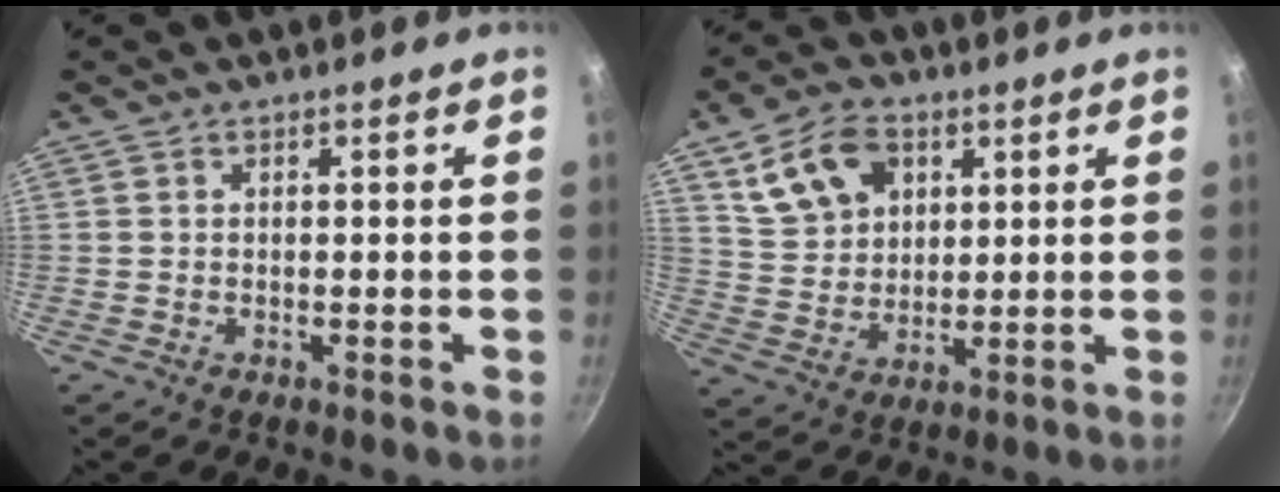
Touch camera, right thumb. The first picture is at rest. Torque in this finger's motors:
{"motor_torque": [-1.26, 1.50, 0.53, 0.18, 0.08]}